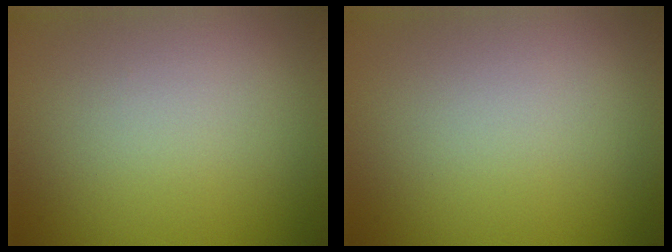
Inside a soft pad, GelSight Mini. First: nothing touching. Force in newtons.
{"total": 0.0}